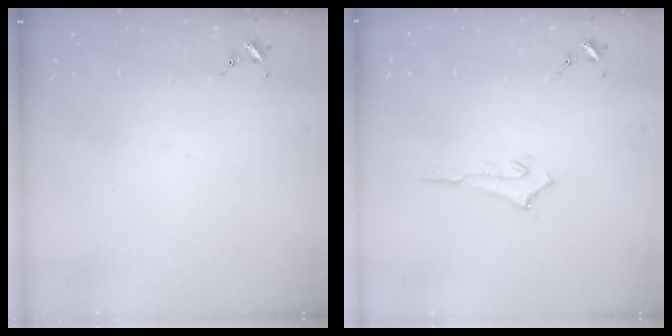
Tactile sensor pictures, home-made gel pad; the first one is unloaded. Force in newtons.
{"total": 2.5, "press": 2.5, "slide": 0.2}